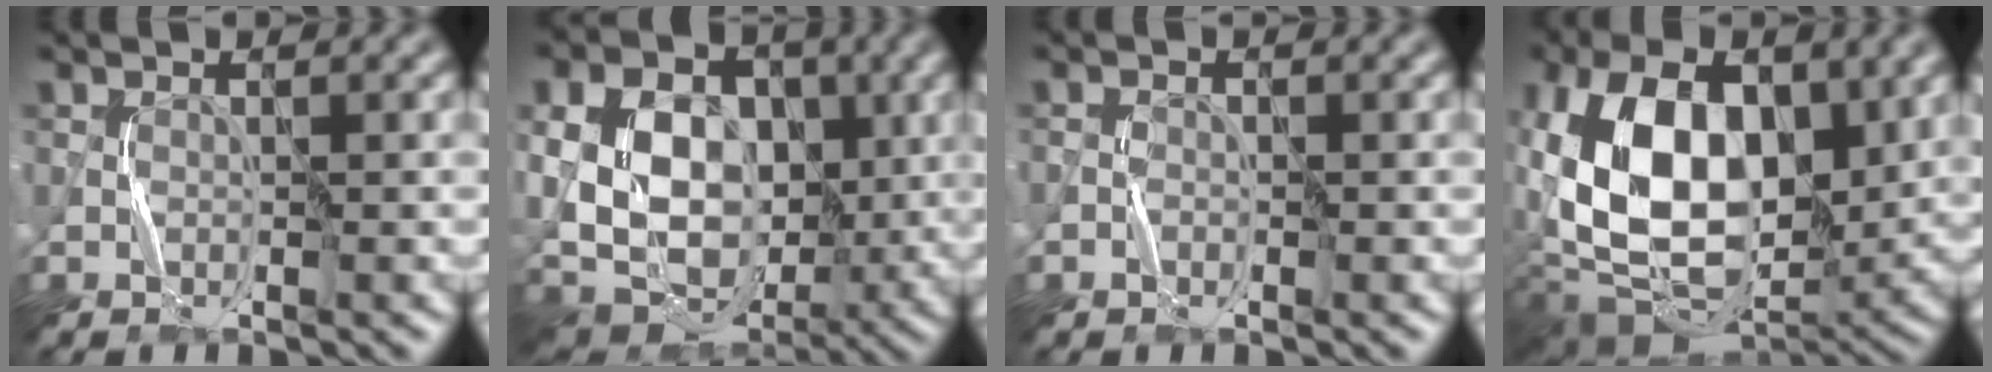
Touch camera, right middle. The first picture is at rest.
{"total": 12.7, "force": [1.1, 9.2, 8.6], "torque": [-0.175, 0.000, 0.020]}
{"total": 0.6, "force": [-0.3, 0.4, 0.3], "torque": [-0.005, 0.003, -0.008]}
{"total": 15.5, "force": [2.0, 9.6, 12.1], "torque": [-0.235, -0.003, 0.033]}